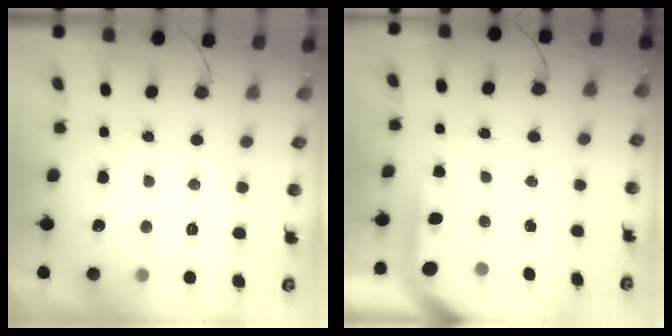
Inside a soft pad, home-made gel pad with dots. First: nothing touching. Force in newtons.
{"total": 4.3, "press": 4.2, "slide": 0.4}